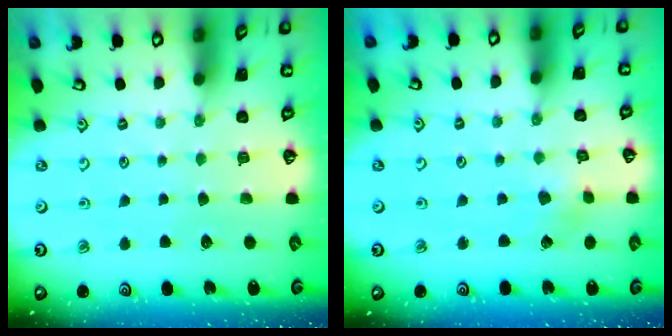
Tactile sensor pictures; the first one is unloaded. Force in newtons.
{"total": 2.4, "press": 2.4, "slide": 0.3}